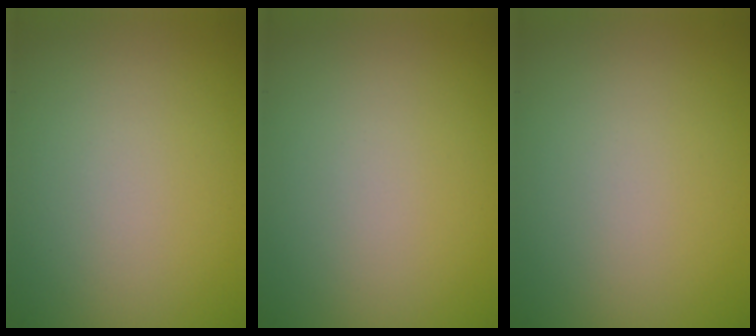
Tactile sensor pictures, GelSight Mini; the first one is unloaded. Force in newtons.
{"total": 0.0}
{"total": 0.0}